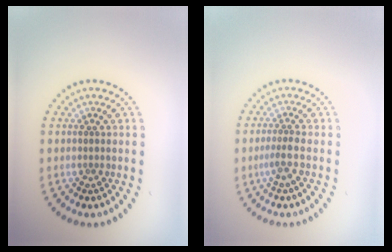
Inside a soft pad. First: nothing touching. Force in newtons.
{"total": 1.8, "press": 1.2, "slide": 1.3}